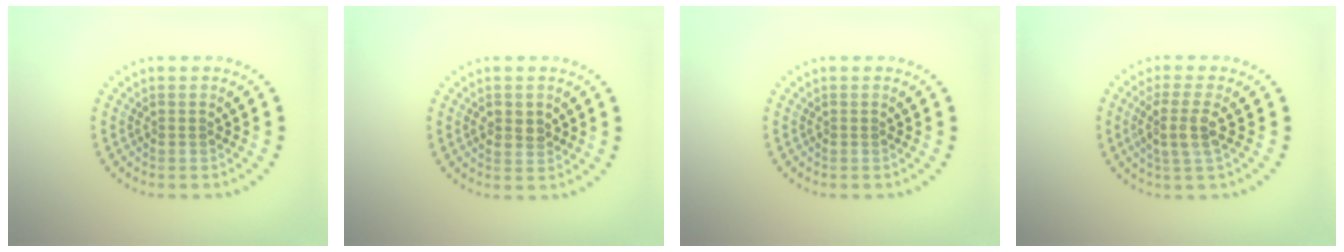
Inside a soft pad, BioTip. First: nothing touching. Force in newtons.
{"total": 1.6, "press": 1.6, "slide": 0.3}
{"total": 0.0}
{"total": 3.2, "press": 2.4, "slide": 2.0}